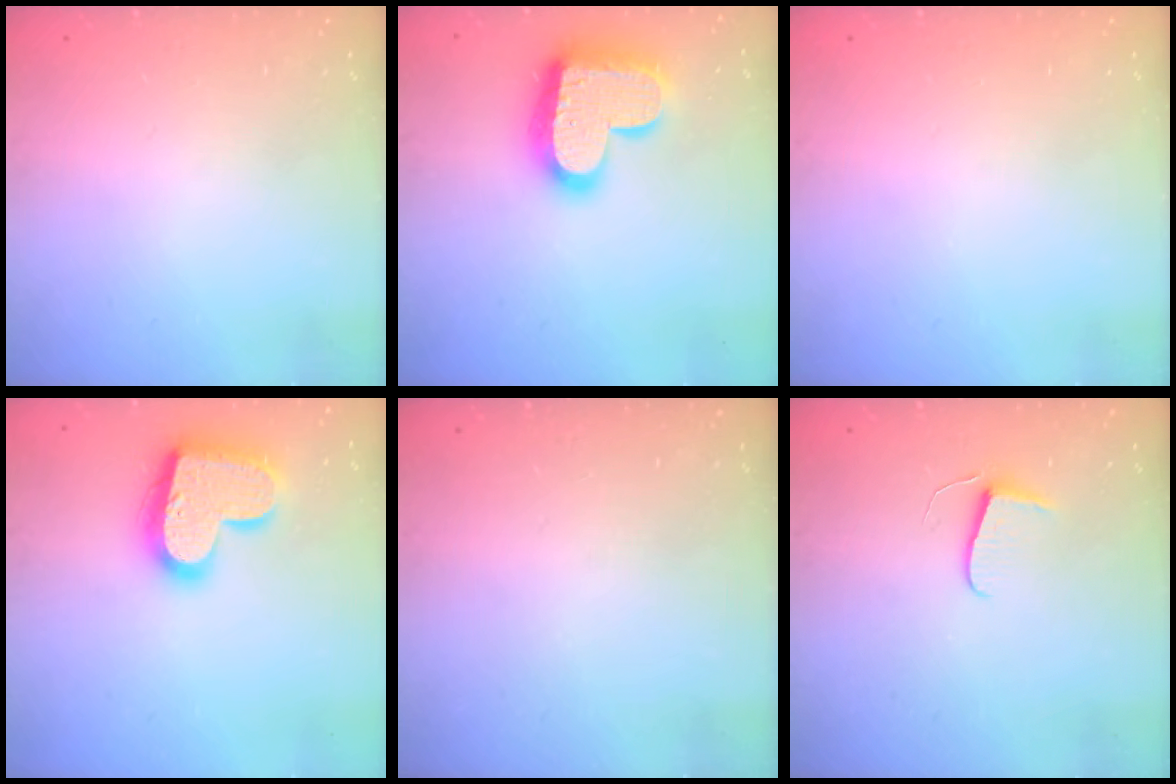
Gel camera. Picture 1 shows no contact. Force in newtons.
{"total": 18.7, "press": 18.7, "slide": 1.2}
{"total": 0.0}
{"total": 20.0, "press": 20.0, "slide": 1.2}
{"total": 0.0}
{"total": 5.9, "press": 5.8, "slide": 0.6}